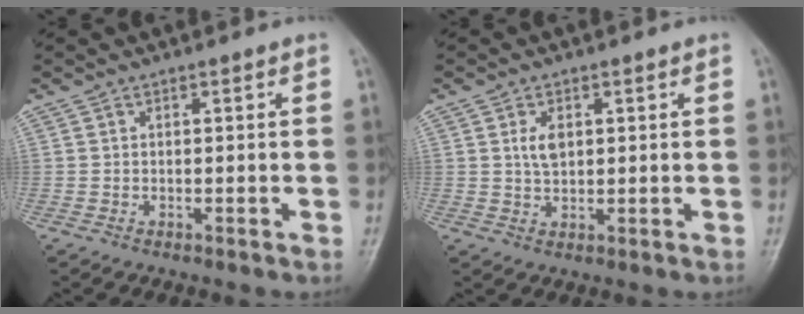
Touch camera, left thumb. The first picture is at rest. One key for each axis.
{"total": 3.6, "fx": 1.0, "fy": 2.1, "fz": 2.7, "tx": -0.043, "ty": -0.004, "tz": 0.021}